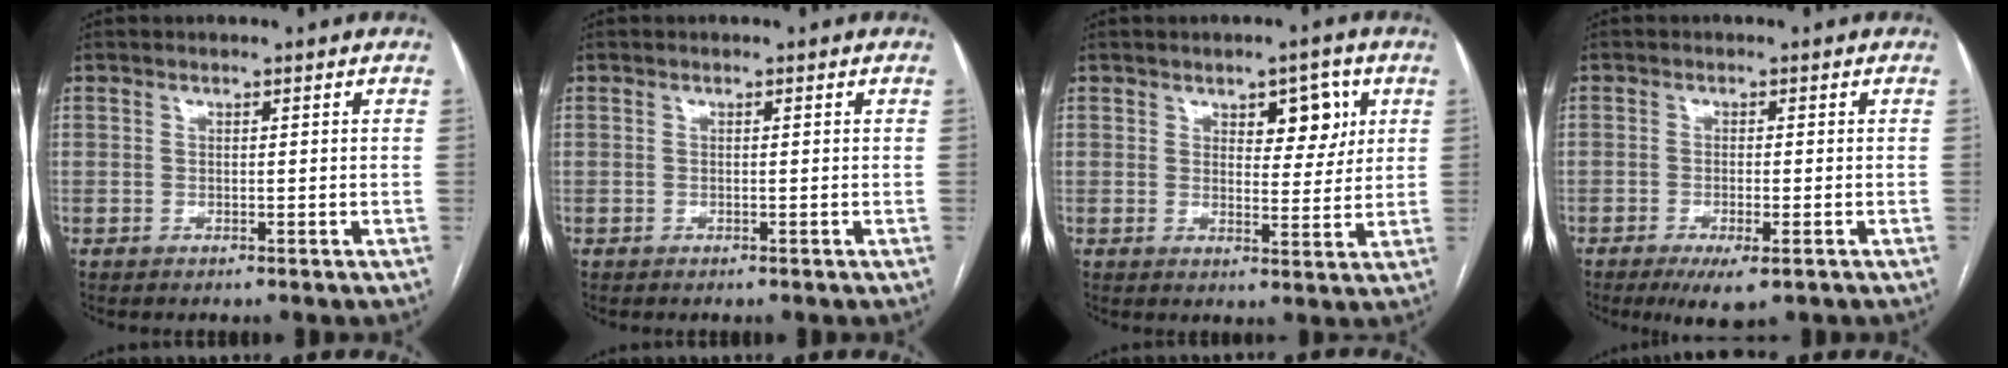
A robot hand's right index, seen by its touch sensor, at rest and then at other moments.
{"total": 0.0}
{"total": 6.1, "force": [2.7, 2.8, 4.7], "torque": [-0.056, 0.003, 0.038]}
{"total": 4.9, "force": [-2.7, 1.1, 3.9], "torque": [-0.062, -0.010, -0.039]}